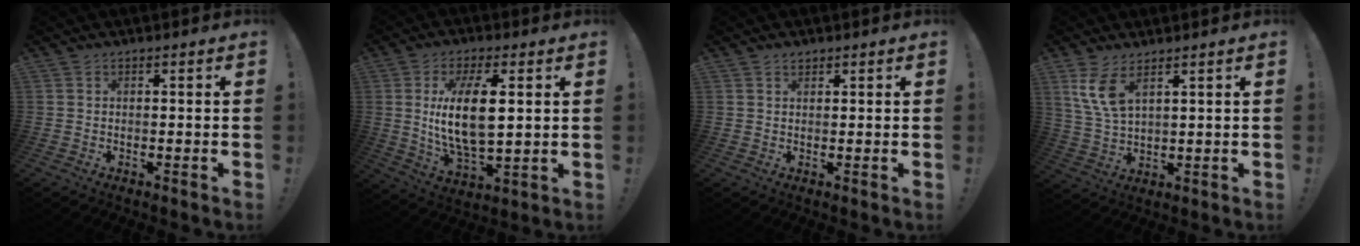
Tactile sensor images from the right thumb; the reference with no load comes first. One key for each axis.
{"total": 15.3, "fx": 2.6, "fy": 6.3, "fz": 13.7, "tx": -0.272, "ty": -0.016, "tz": 0.035}
{"total": 1.2, "fx": 1.0, "fy": 0.6, "fz": 0.3, "tx": 0.006, "ty": -0.007, "tz": 0.017}
{"total": 8.3, "fx": 4.7, "fy": 3.2, "fz": 6.1, "tx": -0.117, "ty": -0.023, "tz": 0.088}